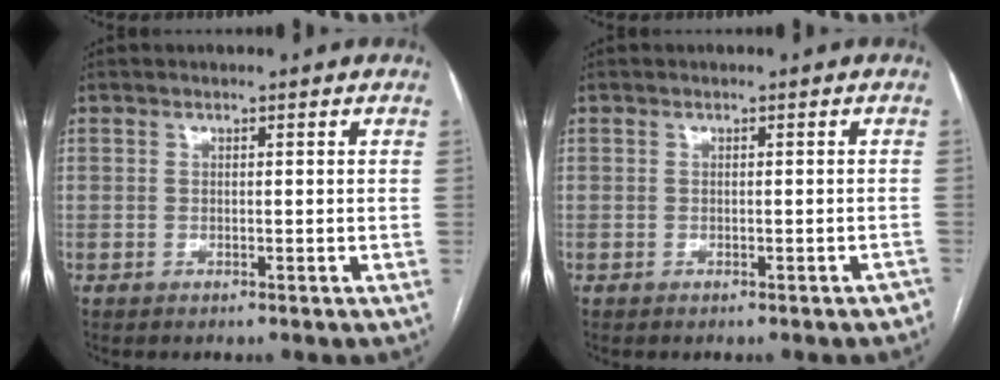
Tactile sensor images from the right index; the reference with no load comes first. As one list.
[{"total": 2.3, "force": [-2.0, 0.8, 0.8], "torque": [0.002, 0.004, -0.023]}]